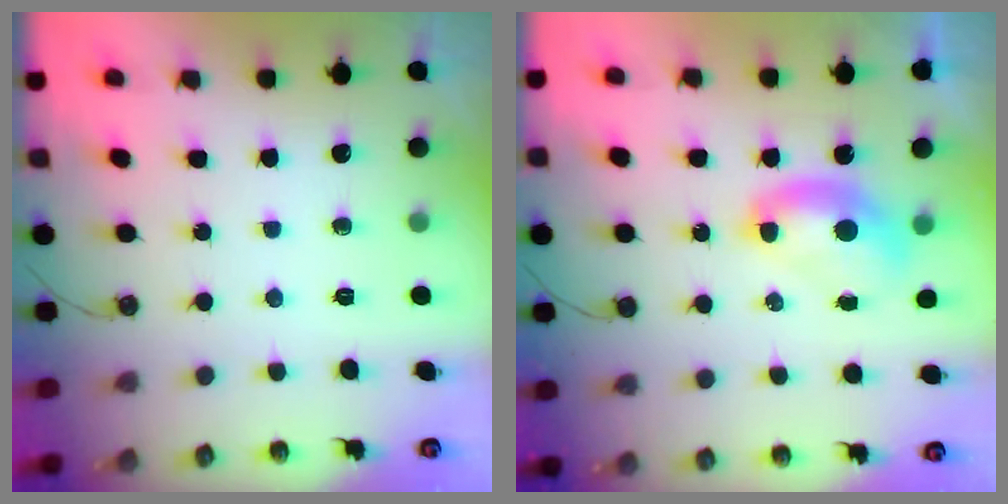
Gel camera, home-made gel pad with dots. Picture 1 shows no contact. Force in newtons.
{"total": 2.5, "press": 2.5, "slide": 0.2}